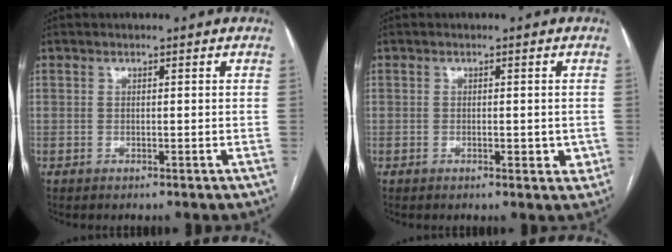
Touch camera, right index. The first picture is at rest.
{"total": 2.6, "force": [-0.6, 1.2, 2.3], "torque": [-0.029, -0.001, -0.007]}